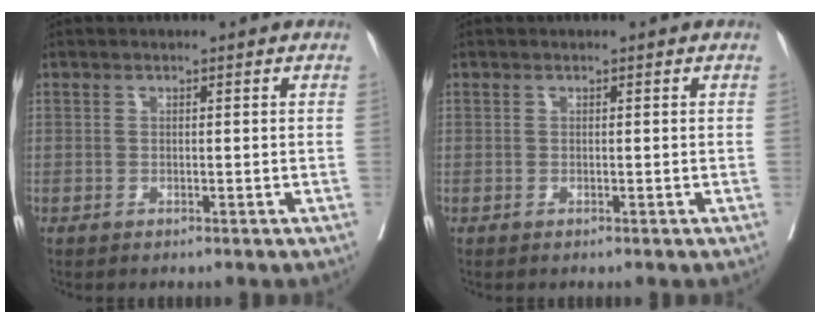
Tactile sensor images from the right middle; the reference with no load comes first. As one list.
[{"total": 0.0}]